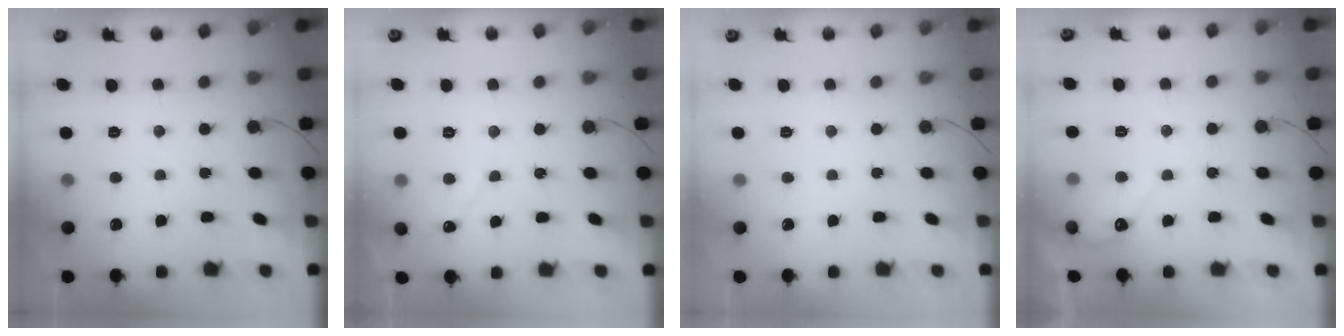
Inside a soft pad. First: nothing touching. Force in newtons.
{"total": 2.7, "press": 2.7, "slide": 0.3}
{"total": 0.0}
{"total": 3.3, "press": 3.3, "slide": 0.2}